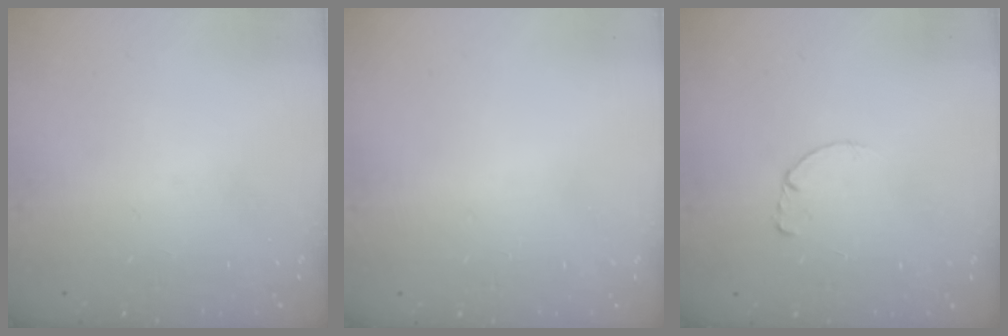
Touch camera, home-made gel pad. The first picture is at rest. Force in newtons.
{"total": 2.6, "press": 2.6, "slide": 0.2}
{"total": 0.7, "press": 0.6, "slide": 0.1}